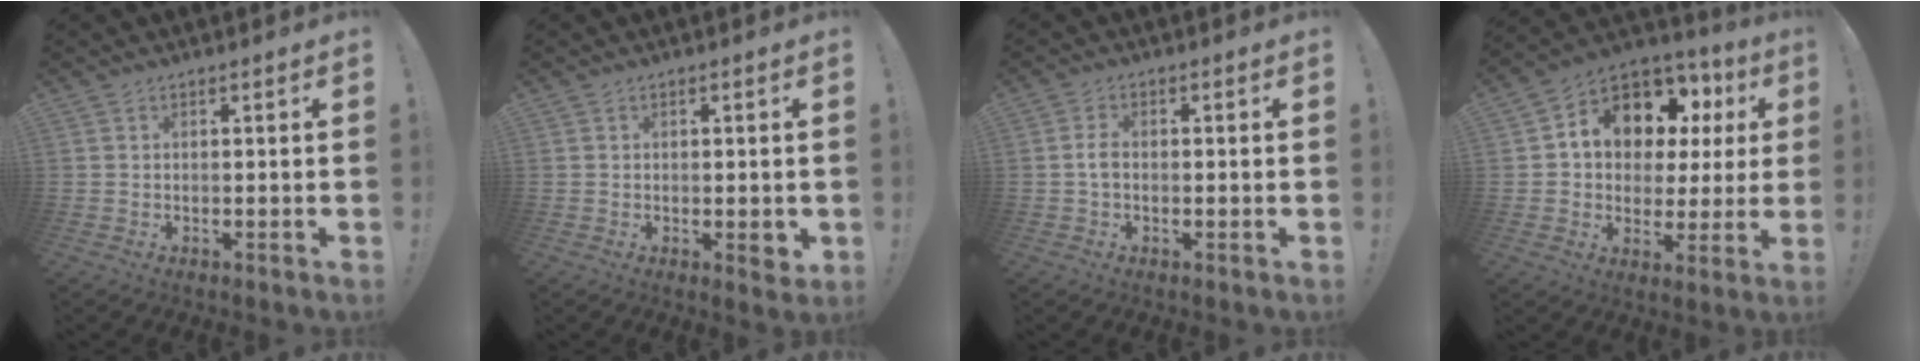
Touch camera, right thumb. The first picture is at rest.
{"total": 2.9, "force": [-0.4, 1.3, 2.6], "torque": [-0.025, -0.002, -0.006]}
{"total": 2.8, "force": [-0.5, 1.6, 2.2], "torque": [-0.048, 0.005, -0.012]}
{"total": 12.2, "force": [6.0, 8.8, 6.0], "torque": [-0.097, -0.046, 0.117]}